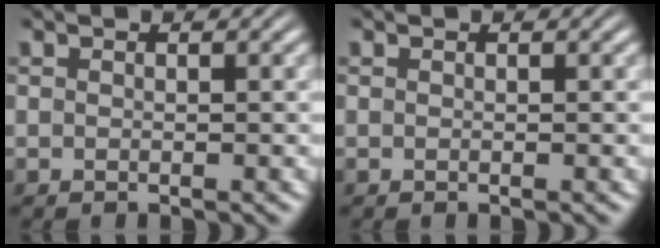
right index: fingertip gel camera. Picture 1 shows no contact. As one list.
[{"total": 0.0}]